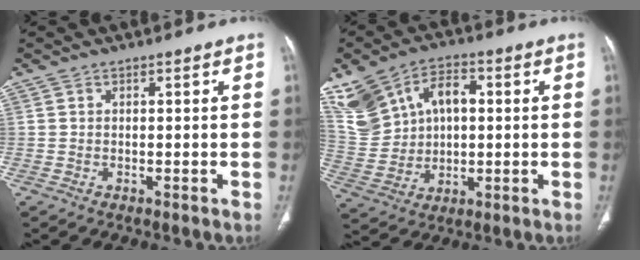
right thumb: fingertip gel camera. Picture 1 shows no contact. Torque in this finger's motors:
{"motor_torque": [1.16, 1.72, 0.71, 0.30, 0.07]}